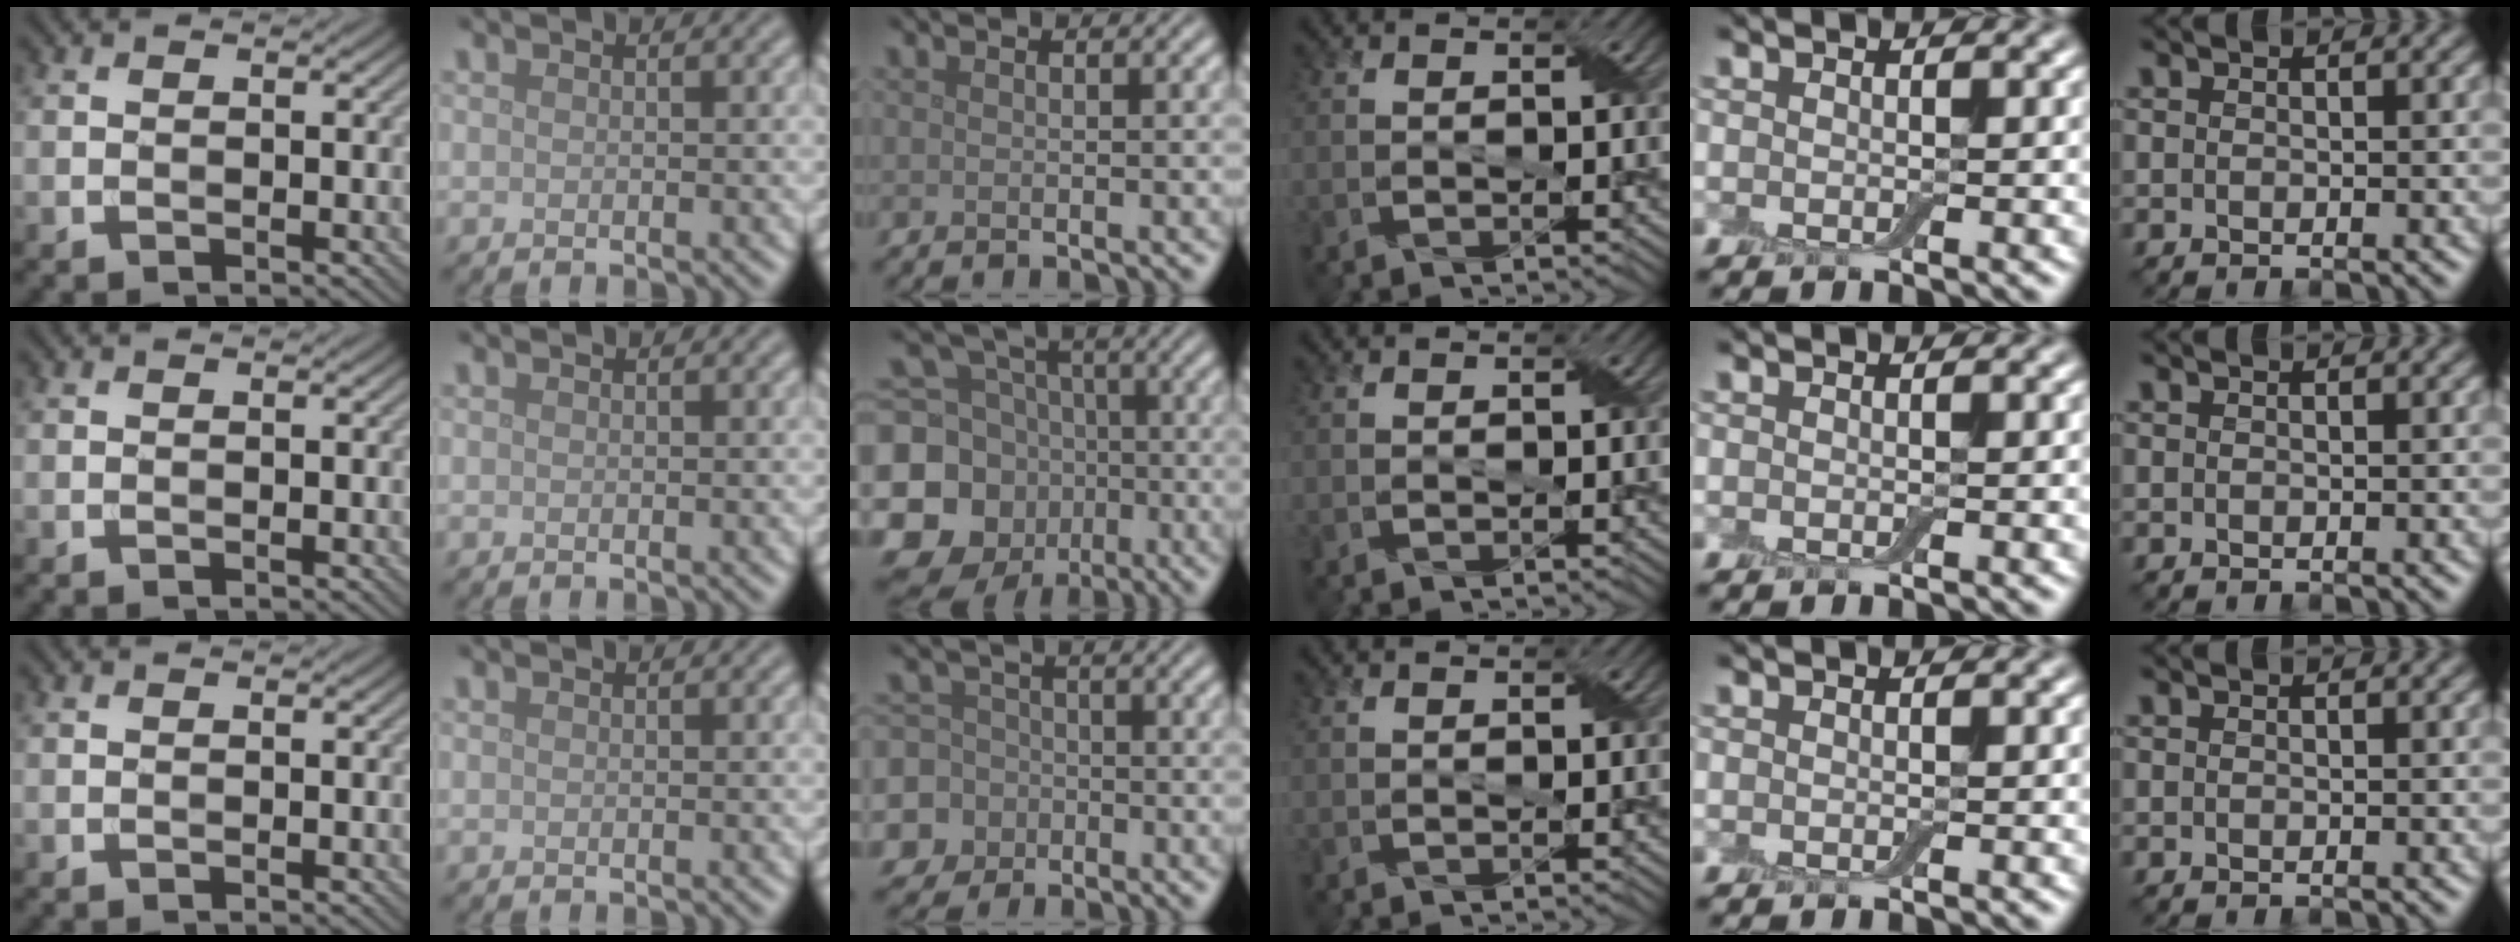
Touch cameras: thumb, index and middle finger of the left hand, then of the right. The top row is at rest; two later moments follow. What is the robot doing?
{"motion": "fold", "object": "cloth"}